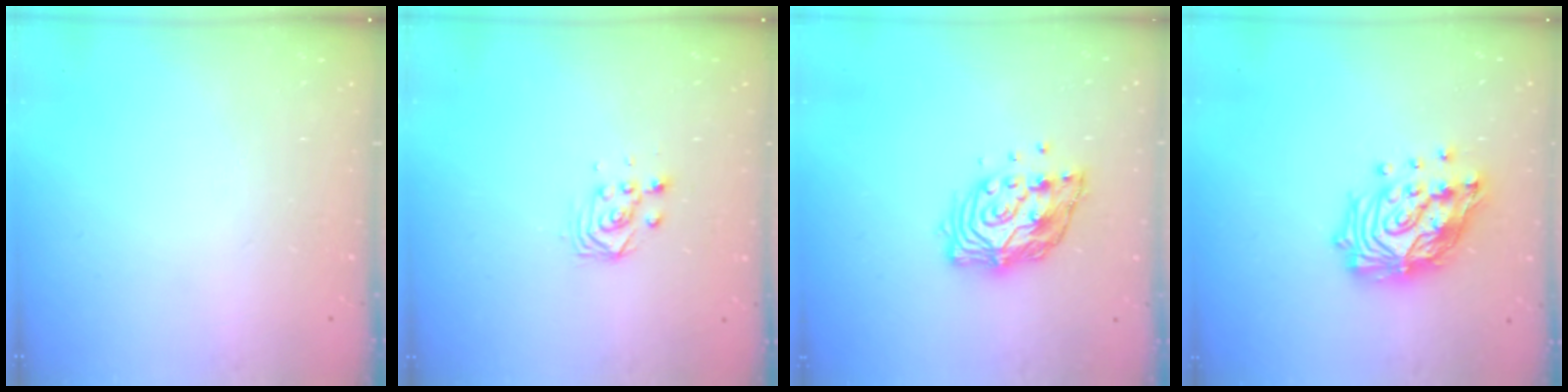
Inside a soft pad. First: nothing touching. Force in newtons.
{"total": 3.0, "press": 3.0, "slide": 0.0}
{"total": 12.1, "press": 12.0, "slide": 0.9}
{"total": 18.2, "press": 18.1, "slide": 1.6}